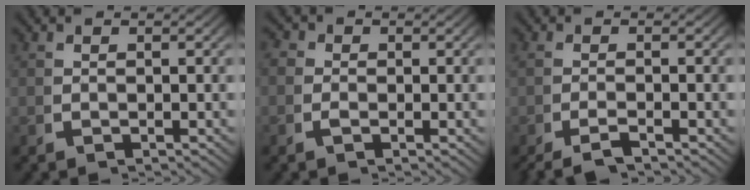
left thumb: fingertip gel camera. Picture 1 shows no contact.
{"total": 1.6, "force": [-0.1, 1.5, 0.5], "torque": [-0.014, -0.006, -0.007]}
{"total": 2.6, "force": [-2.2, 0.4, 1.2], "torque": [-0.030, -0.009, -0.036]}